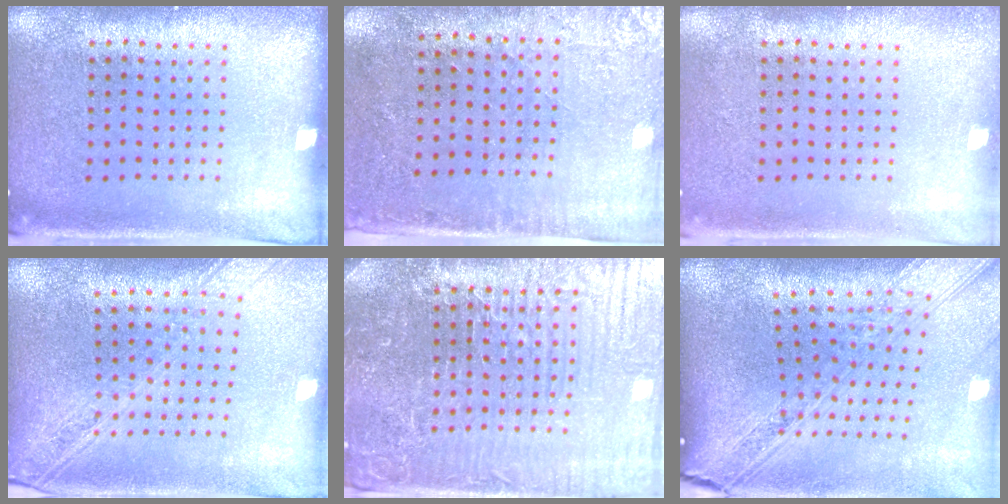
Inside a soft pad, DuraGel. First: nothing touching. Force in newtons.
{"total": 2.8, "press": 2.3, "slide": 1.6}
{"total": 0.8, "press": 0.8, "slide": 0.1}
{"total": 2.2, "press": 1.9, "slide": 1.2}
{"total": 6.2, "press": 5.6, "slide": 2.5}
{"total": 3.8, "press": 2.8, "slide": 2.6}